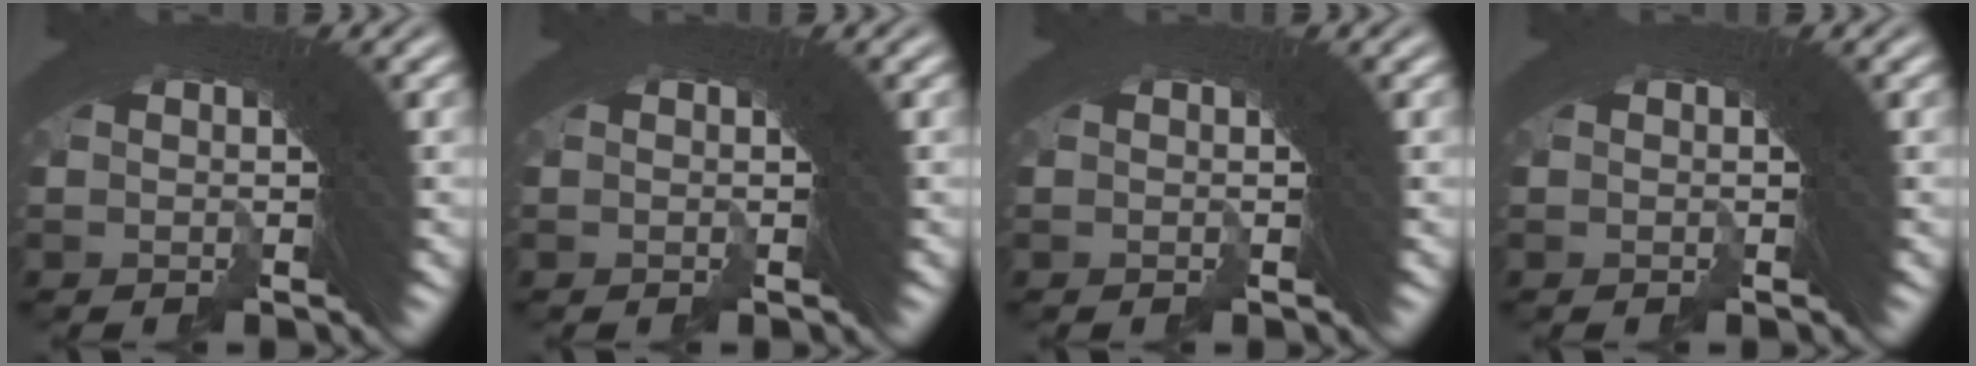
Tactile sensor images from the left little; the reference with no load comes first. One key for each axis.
{"total": 0.0}
{"total": 0.0}
{"total": 0.0}